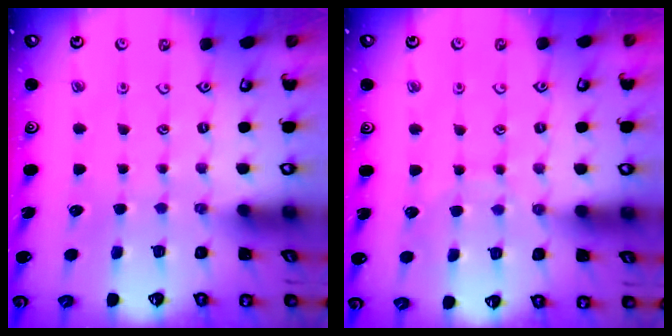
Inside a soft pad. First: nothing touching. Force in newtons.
{"total": 6.3, "press": 6.2, "slide": 0.6}